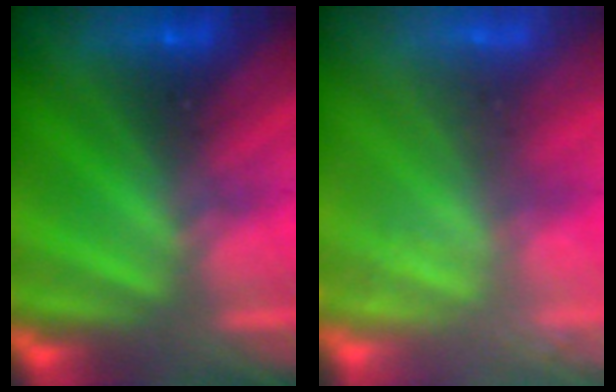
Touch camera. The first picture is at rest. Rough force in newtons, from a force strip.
{"total": 2.0}